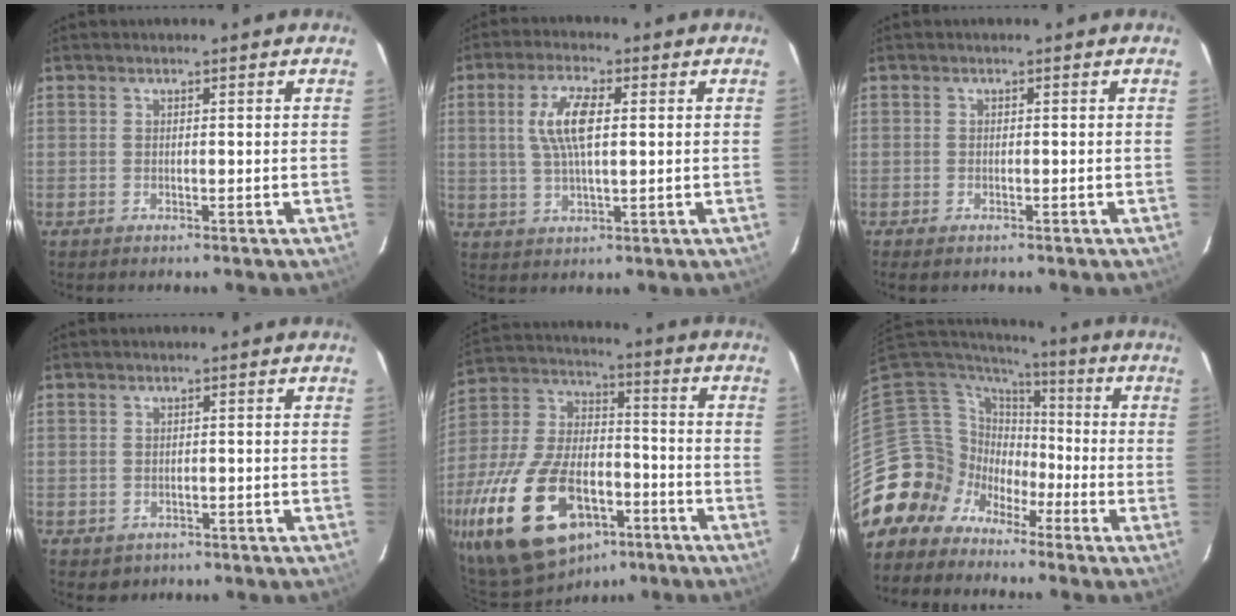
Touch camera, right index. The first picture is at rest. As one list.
[{"total": 7.9, "force": [1.6, 2.7, 7.2], "torque": [-0.144, 0.007, 0.032]}, {"total": 1.7, "force": [-1.3, 0.6, 0.8], "torque": [-0.017, -0.008, -0.021]}, {"total": 2.0, "force": [-0.3, 1.9, 0.2], "torque": [-0.002, -0.002, 0.003]}, {"total": 26.3, "force": [-14.1, 14.3, 17.0], "torque": [-0.358, -0.010, -0.223]}, {"total": 10.9, "force": [-5.8, 9.1, 0.9], "torque": [-0.045, 0.036, -0.122]}]